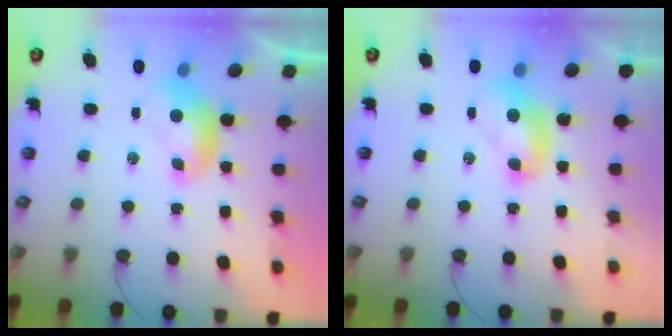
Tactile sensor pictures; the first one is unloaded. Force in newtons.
{"total": 2.0, "press": 2.0, "slide": 0.2}